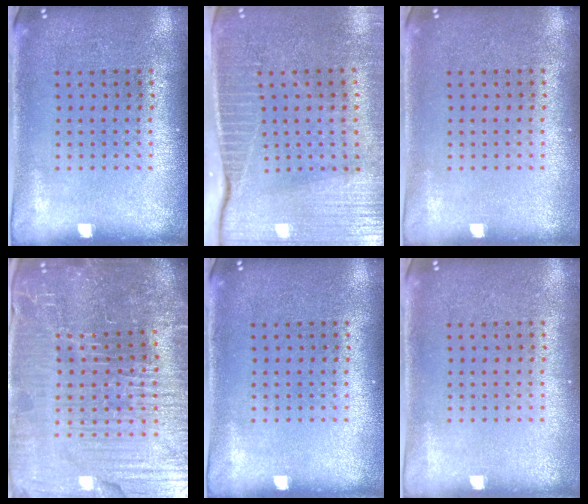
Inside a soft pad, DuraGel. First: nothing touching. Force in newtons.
{"total": 3.8, "press": 3.4, "slide": 1.7}
{"total": 0.0}
{"total": 7.1, "press": 6.3, "slide": 3.3}
{"total": 0.0}
{"total": 0.0}